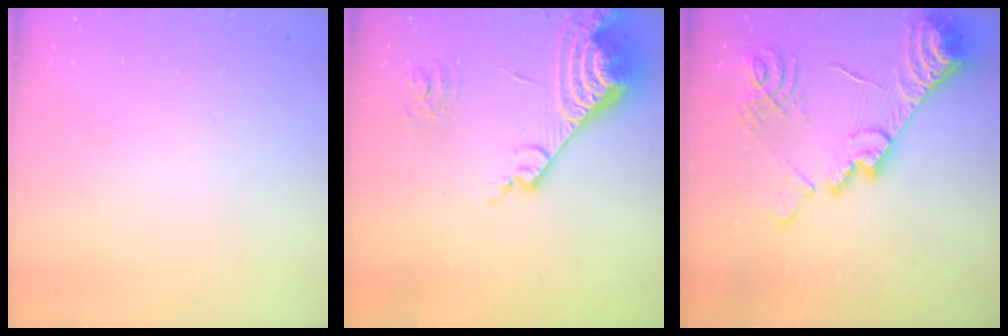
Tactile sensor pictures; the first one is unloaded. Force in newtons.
{"total": 17.0, "press": 16.9, "slide": 2.0}
{"total": 18.9, "press": 18.9, "slide": 1.6}